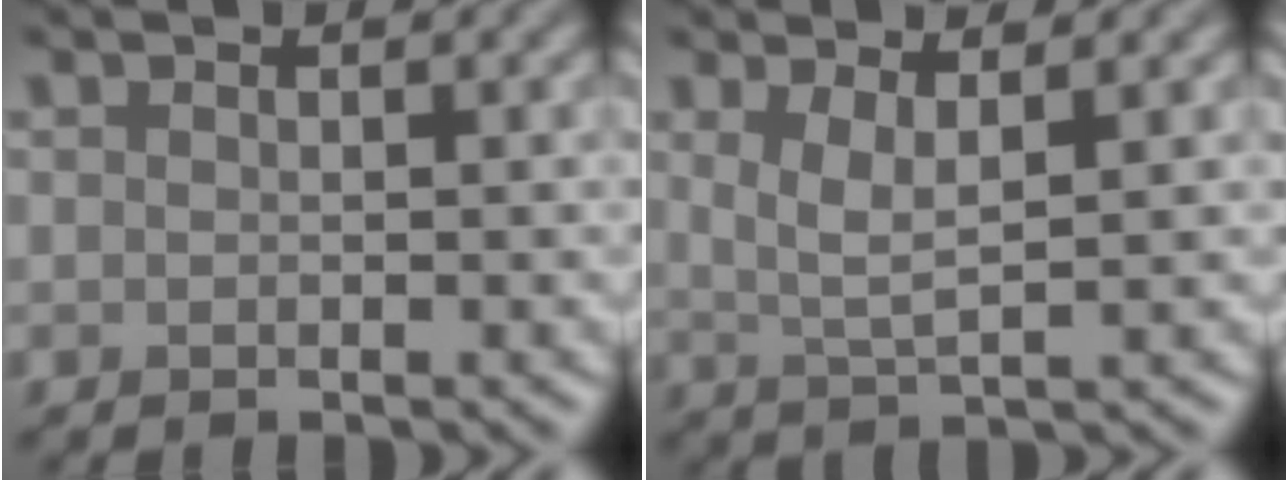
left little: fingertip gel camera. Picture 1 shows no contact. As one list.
[{"total": 2.8, "force": [1.1, 0.6, 2.5], "torque": [-0.048, -0.004, 0.024]}]